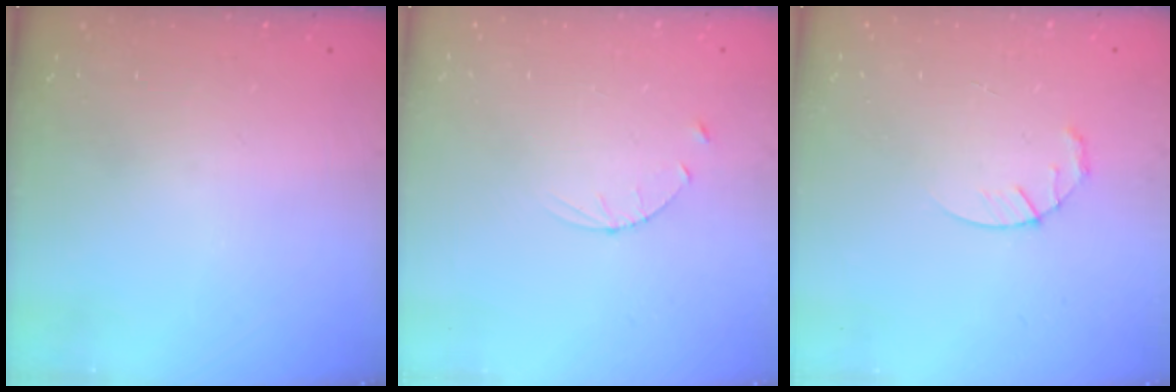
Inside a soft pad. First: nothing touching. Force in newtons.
{"total": 3.0, "press": 2.9, "slide": 0.4}
{"total": 3.6, "press": 3.6, "slide": 0.5}